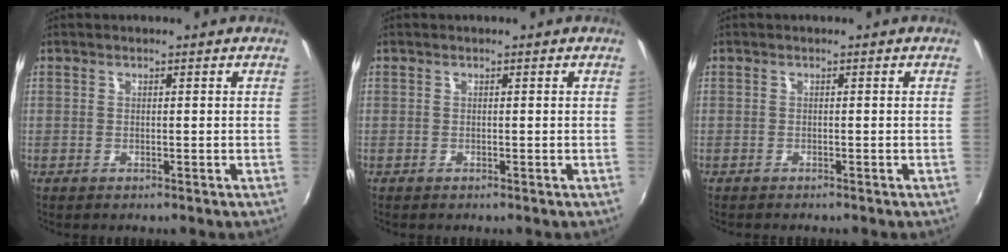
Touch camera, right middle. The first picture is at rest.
{"total": 0.0}
{"total": 0.9, "force": [-0.9, 0.0, 0.3], "torque": [-0.006, -0.005, -0.014]}